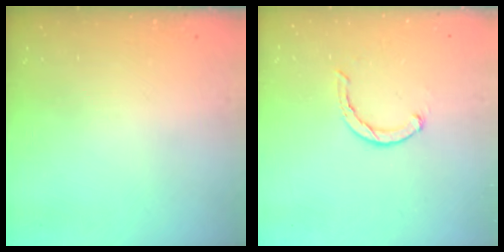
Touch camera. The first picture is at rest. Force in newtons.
{"total": 1.5, "press": 1.5, "slide": 0.3}